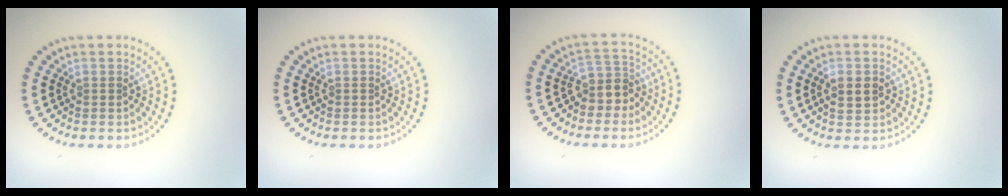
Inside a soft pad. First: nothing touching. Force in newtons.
{"total": 0.0}
{"total": 2.8, "press": 2.3, "slide": 1.6}
{"total": 1.9, "press": 1.9, "slide": 0.1}